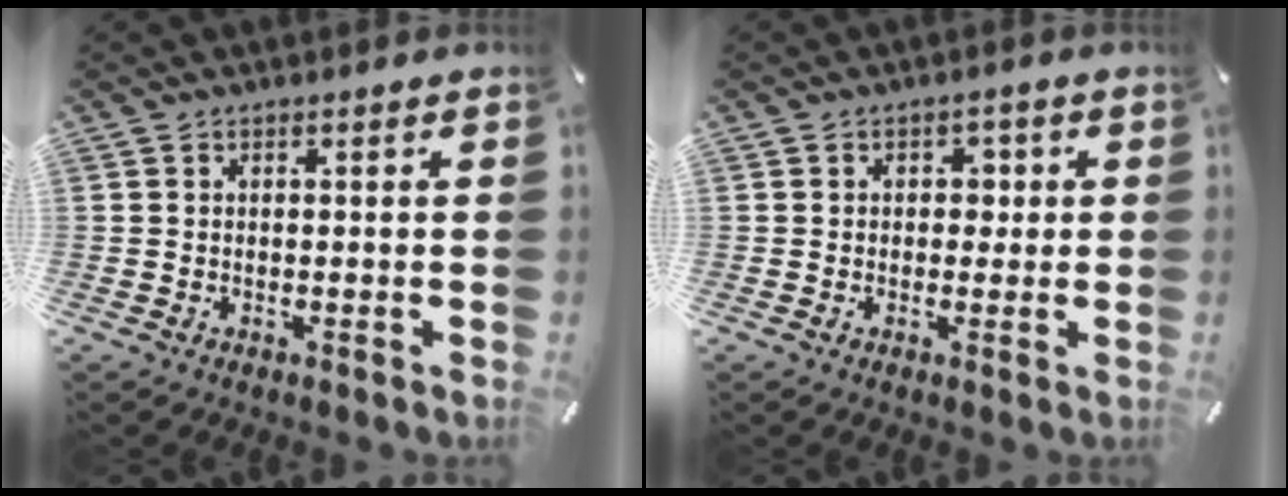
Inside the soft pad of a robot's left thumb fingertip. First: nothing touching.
{"total": 2.8, "force": [0.1, 2.2, 1.6], "torque": [-0.011, -0.001, -0.009]}